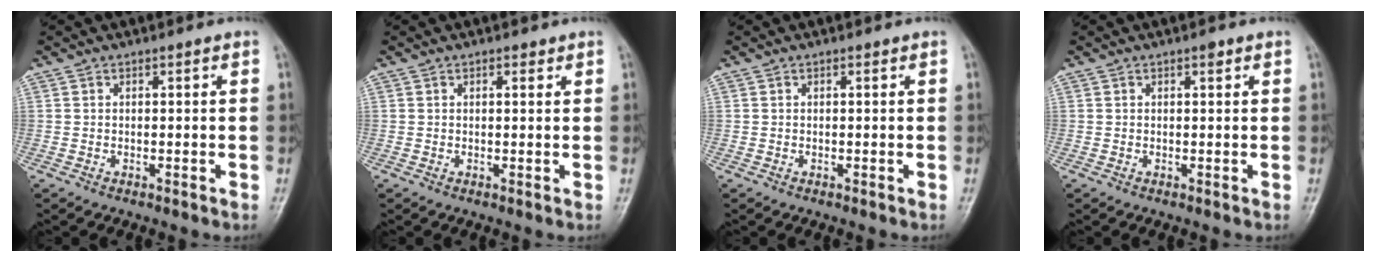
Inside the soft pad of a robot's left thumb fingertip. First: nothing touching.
{"total": 1.1, "force": [0.6, 0.5, 0.7], "torque": [-0.007, -0.002, 0.007]}
{"total": 0.0}
{"total": 1.0, "force": [0.6, 0.4, 0.7], "torque": [-0.008, 0.000, 0.006]}